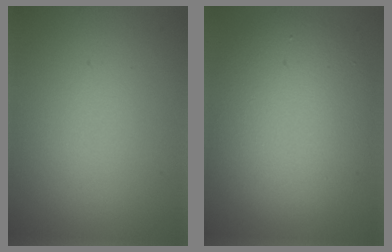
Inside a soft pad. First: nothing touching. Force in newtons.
{"total": 8.9, "press": 8.9, "slide": 0.3}